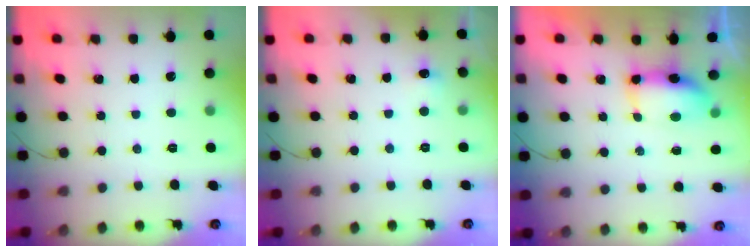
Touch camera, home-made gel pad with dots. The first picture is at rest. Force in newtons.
{"total": 4.8, "press": 4.6, "slide": 1.4}
{"total": 8.1, "press": 7.5, "slide": 3.2}